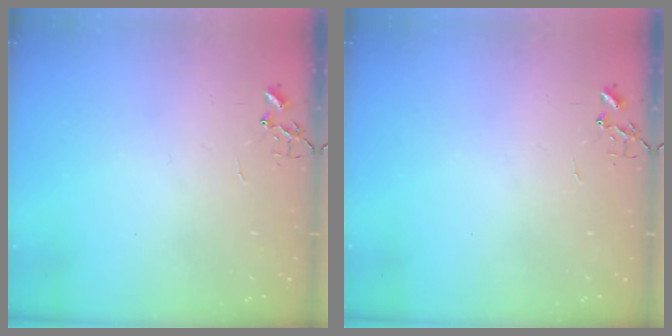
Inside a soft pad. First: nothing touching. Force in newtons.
{"total": 0.0}